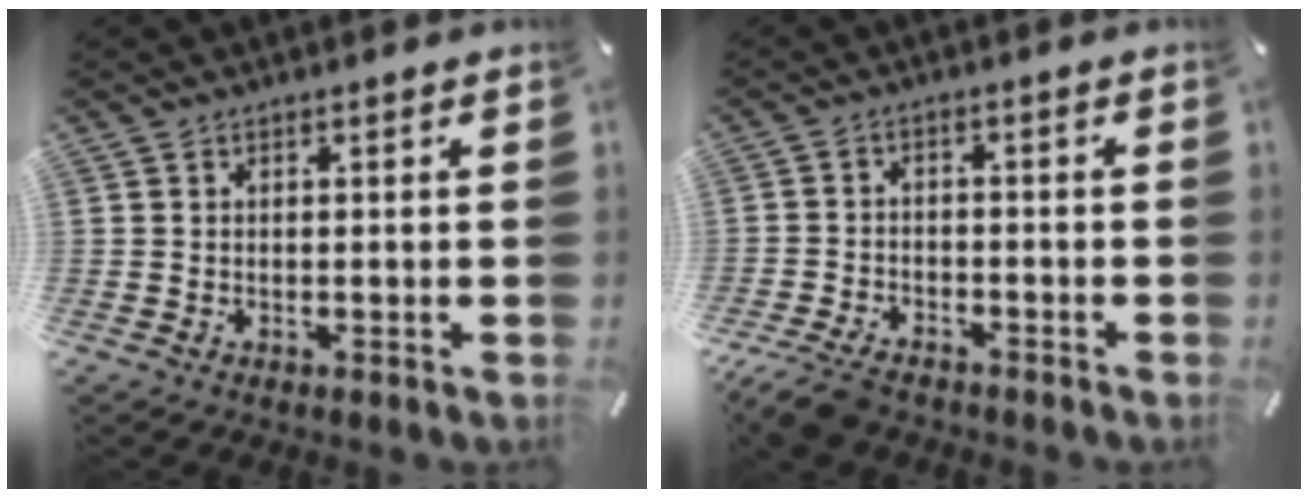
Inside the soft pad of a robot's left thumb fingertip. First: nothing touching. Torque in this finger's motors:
{"motor_torque": [-0.18, 0.72, 0.56, 0.55, 0.19]}